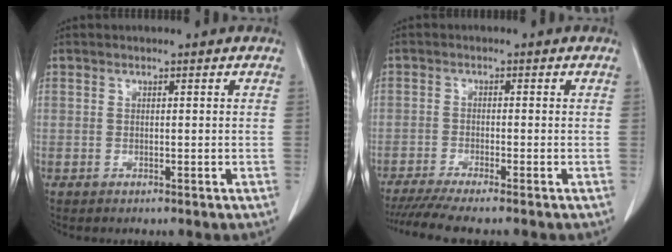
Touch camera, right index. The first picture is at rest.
{"total": 7.5, "force": [-6.2, -0.6, 4.0], "torque": [-0.057, -0.017, -0.101]}